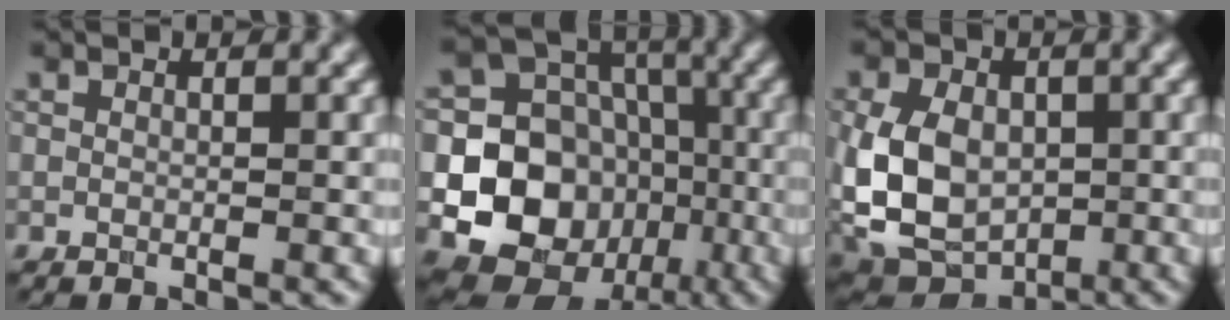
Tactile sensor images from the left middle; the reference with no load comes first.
{"total": 14.3, "force": [-3.9, 12.5, 5.8], "torque": [-0.105, -0.020, -0.089]}
{"total": 9.4, "force": [-0.7, 6.8, 6.4], "torque": [-0.151, -0.009, -0.020]}